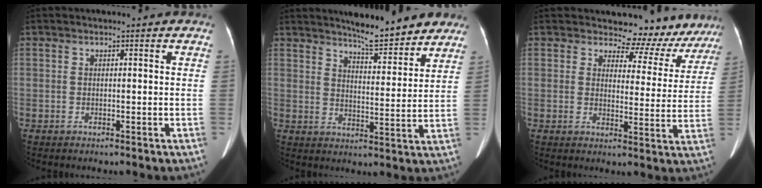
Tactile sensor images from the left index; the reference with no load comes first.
{"total": 10.0, "force": [9.1, 1.3, 3.9], "torque": [-0.053, -0.008, 0.124]}
{"total": 10.0, "force": [9.3, 3.7, 0.2], "torque": [0.023, -0.022, 0.083]}